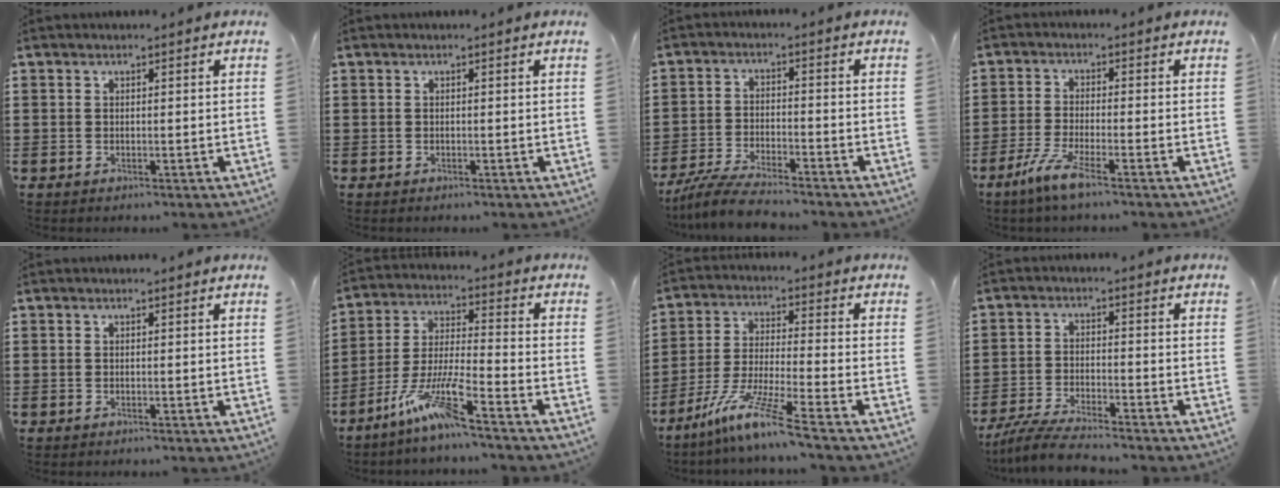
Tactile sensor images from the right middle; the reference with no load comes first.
{"total": 0.0}
{"total": 5.8, "force": [-5.3, 0.4, 2.2], "torque": [-0.057, -0.010, -0.105]}
{"total": 5.2, "force": [-3.2, 0.4, 4.1], "torque": [-0.094, -0.015, -0.061]}
{"total": 0.0}
{"total": 9.4, "force": [-7.0, 0.5, 6.2], "torque": [-0.138, -0.010, -0.140]}
{"total": 9.3, "force": [-7.1, -0.3, 6.1], "torque": [-0.129, -0.015, -0.142]}
{"total": 5.2, "force": [-4.7, 0.2, 2.1], "torque": [-0.056, -0.013, -0.094]}